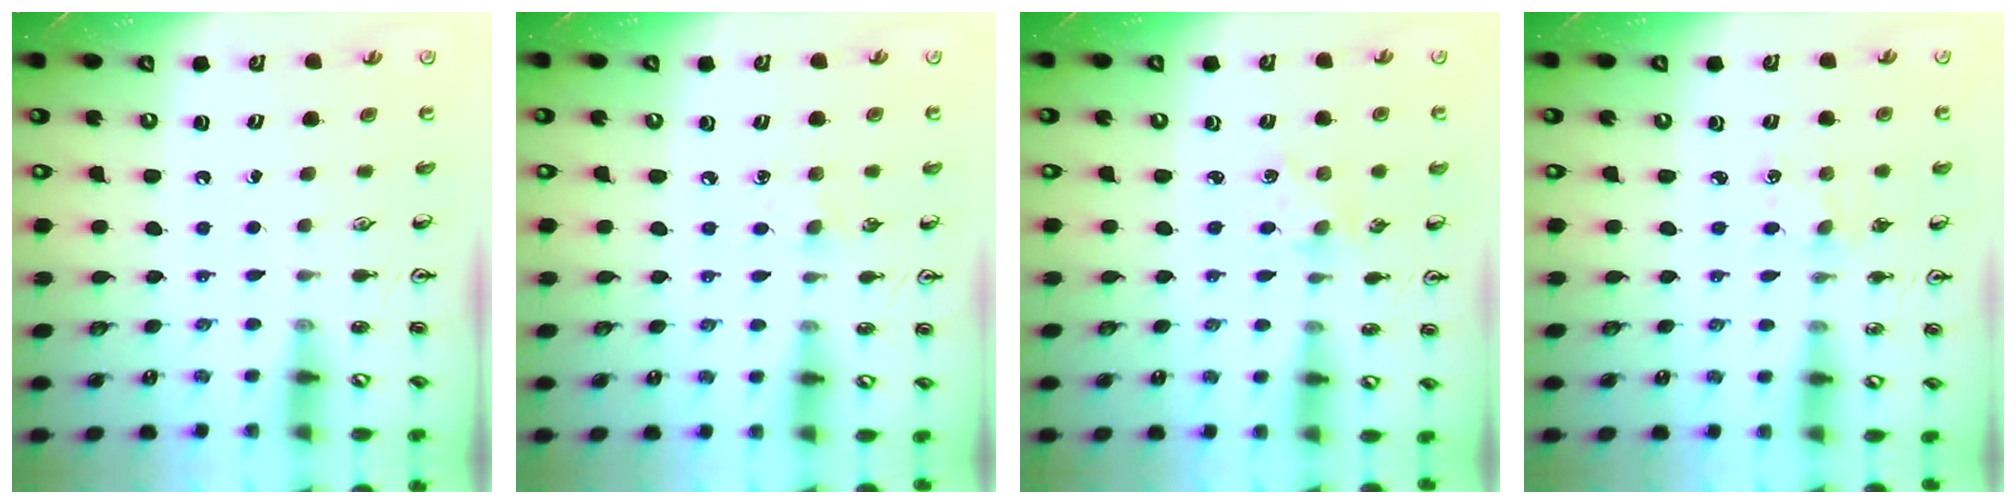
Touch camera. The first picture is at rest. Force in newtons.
{"total": 5.4, "press": 5.3, "slide": 0.7}
{"total": 1.6, "press": 1.6, "slide": 0.4}
{"total": 2.9, "press": 2.8, "slide": 0.4}